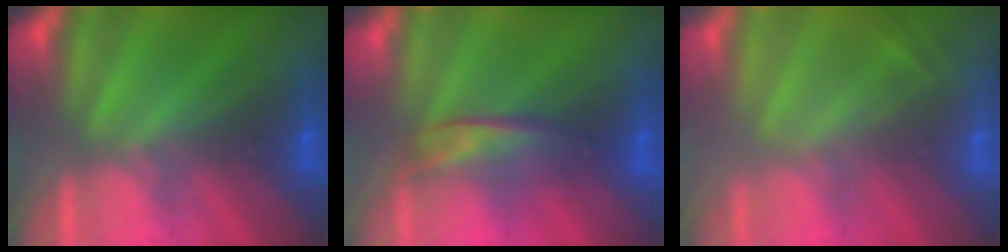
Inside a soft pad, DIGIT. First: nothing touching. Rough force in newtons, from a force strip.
{"total": 2.2}
{"total": 2.0}